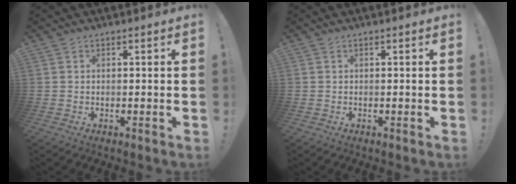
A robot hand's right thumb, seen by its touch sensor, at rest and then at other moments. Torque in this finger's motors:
{"motor_torque": [0.29, -0.04, 0.16, 0.18, -0.01]}